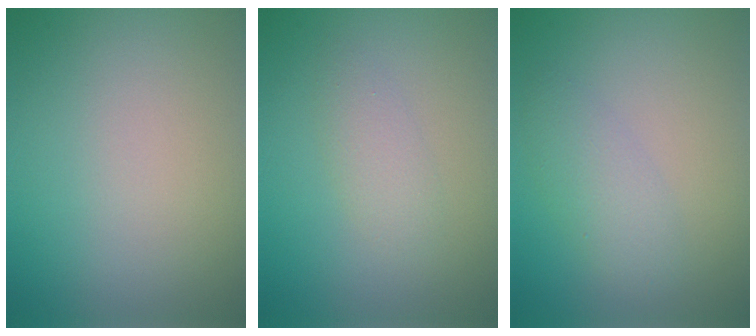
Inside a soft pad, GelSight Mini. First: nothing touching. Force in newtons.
{"total": 1.8, "press": 1.8, "slide": 0.0}
{"total": 2.5, "press": 2.5, "slide": 0.1}